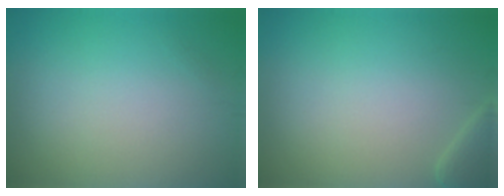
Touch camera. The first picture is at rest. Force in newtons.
{"total": 1.9, "press": 1.9, "slide": 0.3}